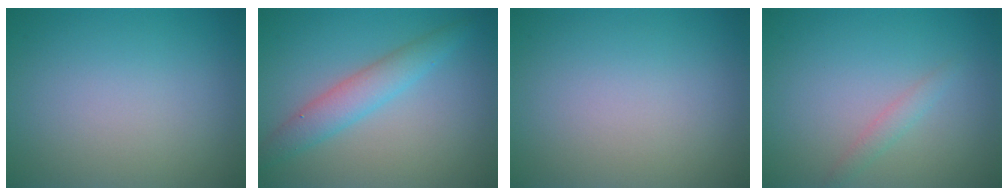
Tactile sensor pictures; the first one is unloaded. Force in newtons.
{"total": 3.4, "press": 3.4, "slide": 0.1}
{"total": 0.0}
{"total": 1.1, "press": 1.1, "slide": 0.1}